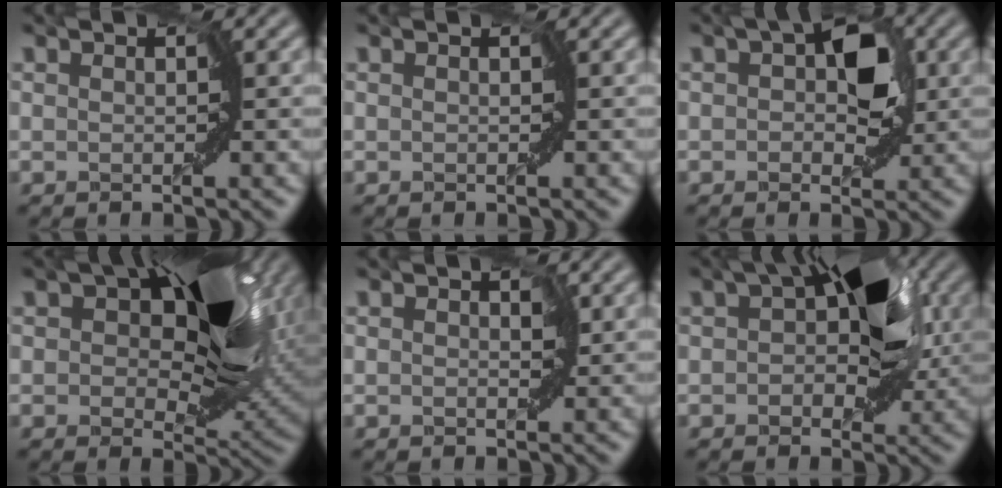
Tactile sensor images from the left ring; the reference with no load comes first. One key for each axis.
{"total": 0.0}
{"total": 3.8, "fx": 0.7, "fy": 2.2, "fz": 3.0, "tx": -0.040, "ty": 0.006, "tz": 0.008}
{"total": 13.2, "fx": 5.1, "fy": 6.5, "fz": 10.3, "tx": -0.137, "ty": 0.017, "tz": 0.067}
{"total": 1.0, "fx": 0.5, "fy": 0.6, "fz": 0.6, "tx": -0.004, "ty": 0.003, "tz": 0.002}
{"total": 6.7, "fx": 1.5, "fy": 3.7, "fz": 5.5, "tx": -0.062, "ty": 0.016, "tz": 0.013}